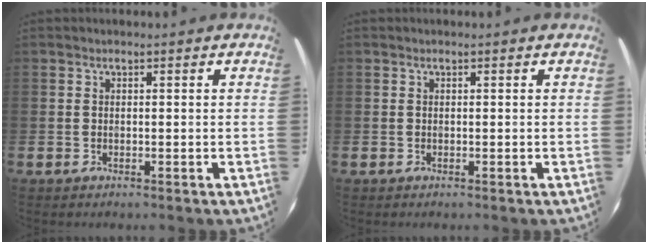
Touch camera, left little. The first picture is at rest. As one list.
[{"total": 0.0}]